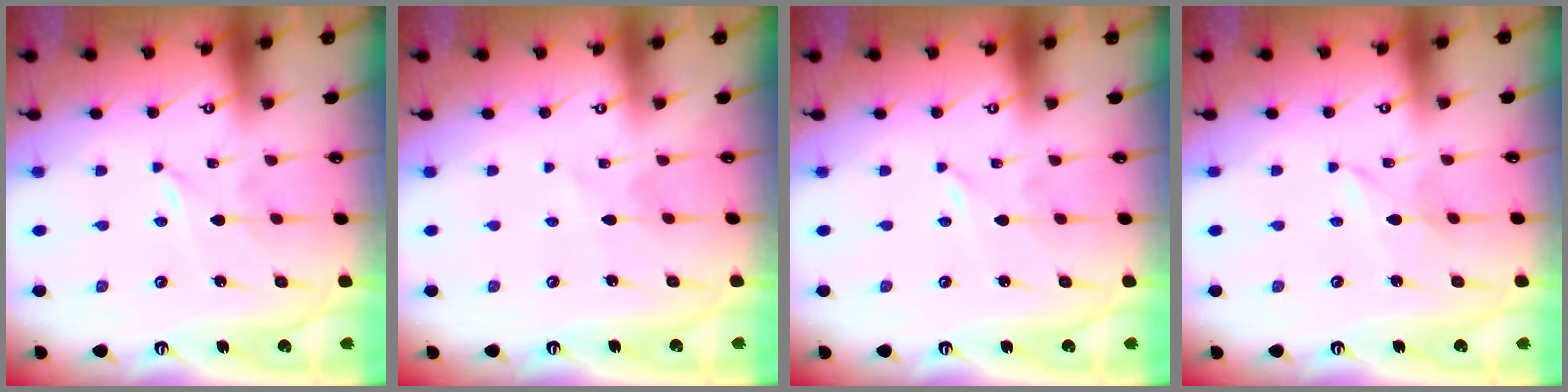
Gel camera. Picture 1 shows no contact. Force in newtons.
{"total": 2.9, "press": 2.8, "slide": 0.4}
{"total": 0.0}
{"total": 1.4, "press": 1.4, "slide": 0.2}